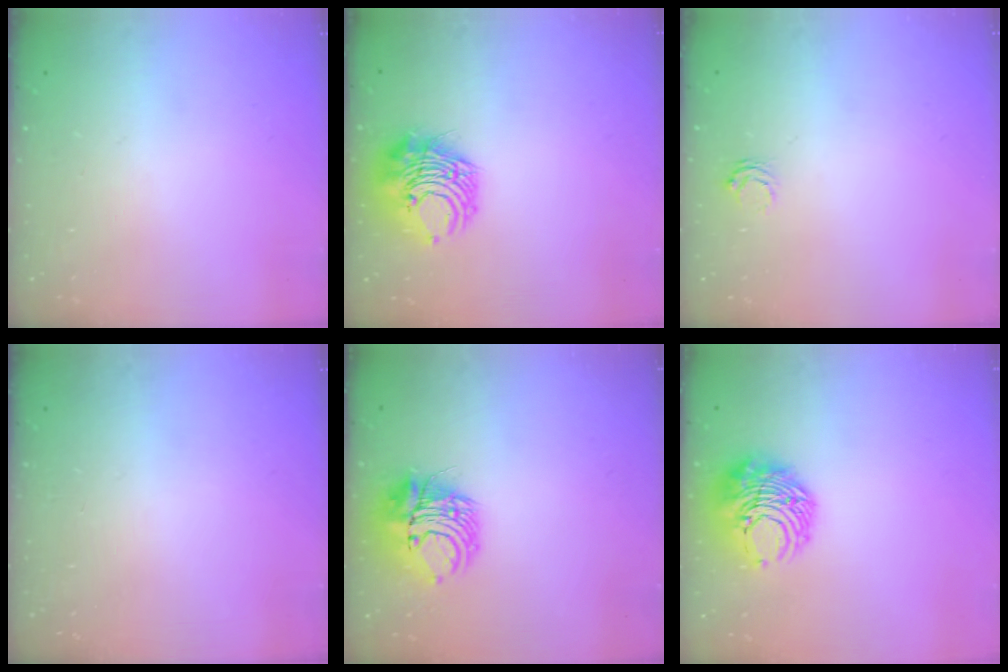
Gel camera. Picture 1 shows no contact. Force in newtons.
{"total": 9.9, "press": 9.9, "slide": 1.0}
{"total": 2.5, "press": 2.5, "slide": 0.2}
{"total": 0.0}
{"total": 10.4, "press": 10.3, "slide": 1.6}
{"total": 10.1, "press": 10.0, "slide": 1.3}